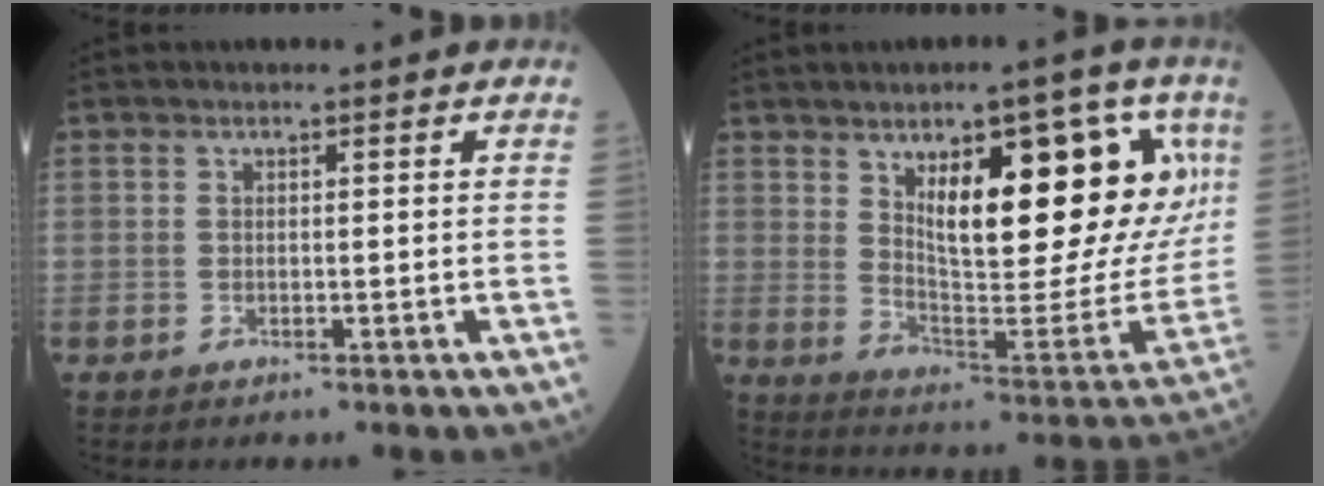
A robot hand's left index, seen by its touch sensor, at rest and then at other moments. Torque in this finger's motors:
{"motor_torque": [1.12, -1.02, 1.05, 0.21]}